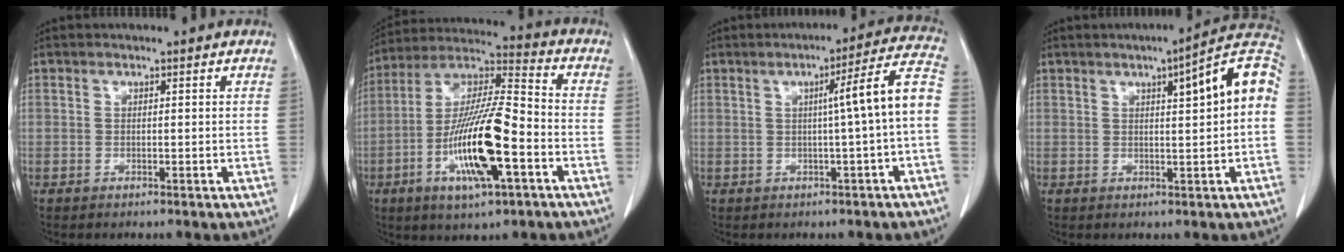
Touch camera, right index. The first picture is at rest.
{"total": 17.4, "force": [-5.5, 2.7, 16.3], "torque": [-0.320, -0.006, -0.097]}
{"total": 9.0, "force": [-0.6, -1.0, 9.0], "torque": [-0.116, 0.021, -0.012]}
{"total": 10.5, "force": [1.6, 1.1, 10.4], "torque": [-0.137, 0.028, 0.015]}